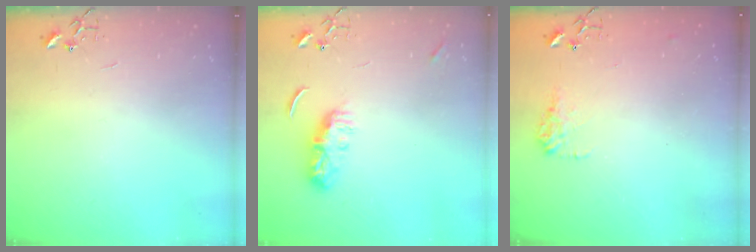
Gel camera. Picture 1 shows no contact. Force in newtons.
{"total": 7.4, "press": 7.4, "slide": 0.5}
{"total": 9.2, "press": 9.2, "slide": 0.4}